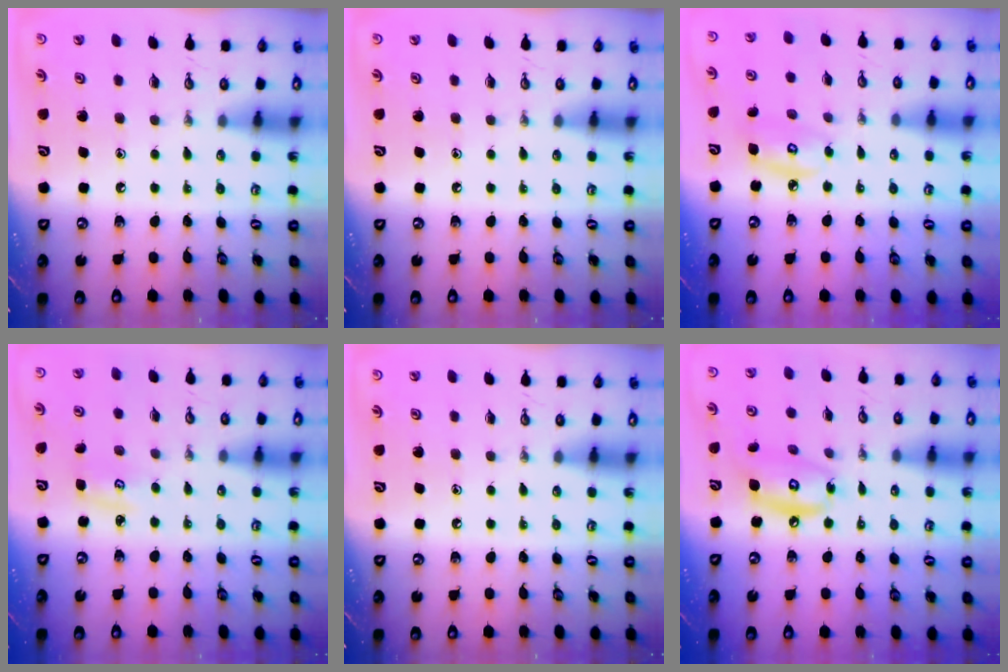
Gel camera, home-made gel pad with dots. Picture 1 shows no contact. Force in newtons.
{"total": 0.0}
{"total": 5.7, "press": 5.7, "slide": 0.3}
{"total": 2.8, "press": 2.8, "slide": 0.2}
{"total": 0.0}
{"total": 11.9, "press": 11.9, "slide": 0.8}